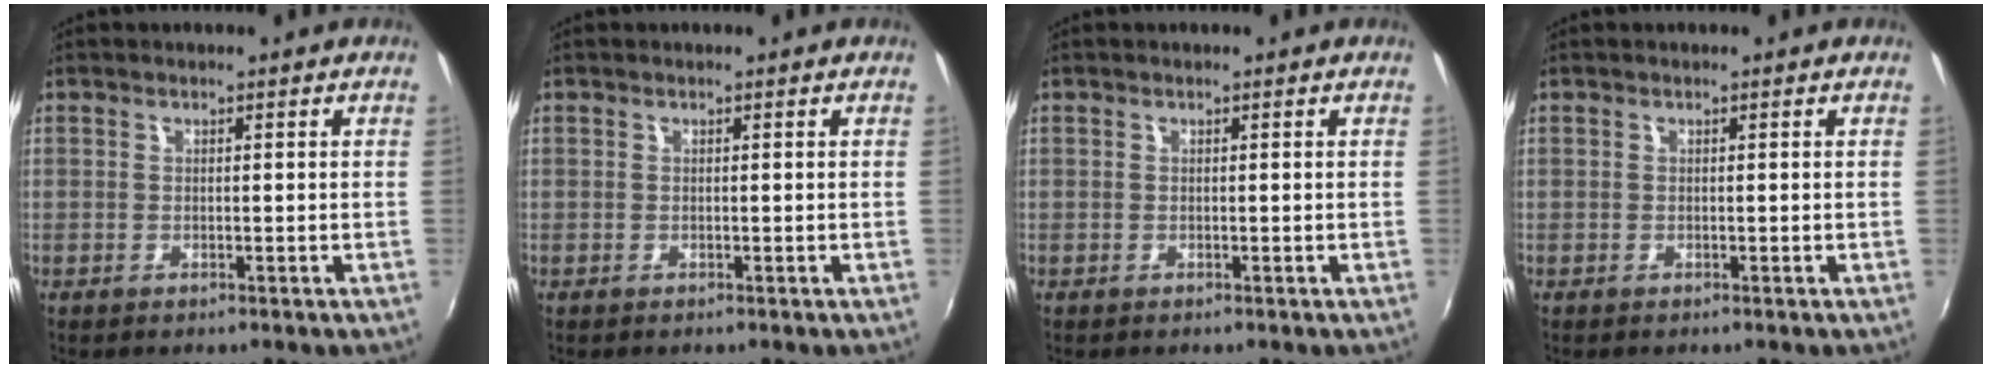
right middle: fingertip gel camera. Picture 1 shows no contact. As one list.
[{"total": 0.0}, {"total": 0.0}, {"total": 0.0}]